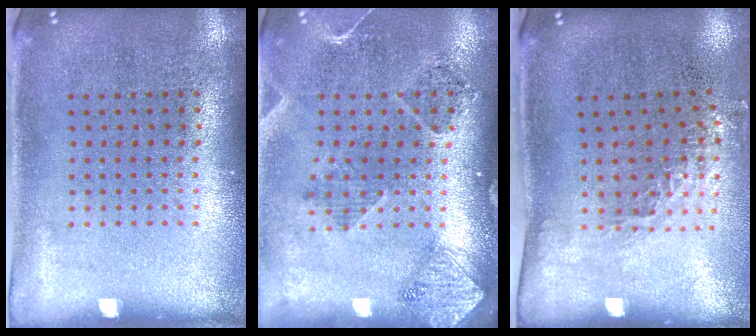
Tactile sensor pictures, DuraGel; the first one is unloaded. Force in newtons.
{"total": 1.5, "press": 1.4, "slide": 0.5}
{"total": 1.2, "press": 1.0, "slide": 0.8}